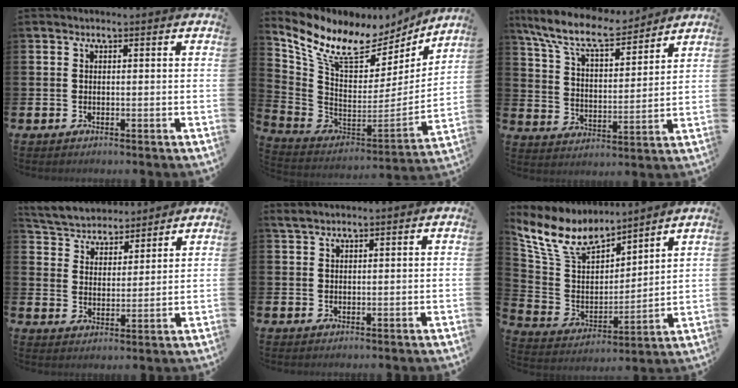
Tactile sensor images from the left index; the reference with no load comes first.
{"total": 11.0, "force": [8.8, 4.7, 4.6], "torque": [-0.125, -0.062, 0.153]}
{"total": 9.9, "force": [8.9, 2.3, 3.8], "torque": [-0.111, -0.047, 0.159]}
{"total": 4.7, "force": [4.4, 1.6, -0.3], "torque": [-0.022, -0.032, 0.075]}
{"total": 1.3, "force": [1.3, 0.3, 0.4], "torque": [-0.013, 0.003, 0.025]}
{"total": 10.3, "force": [8.6, 4.5, 3.5], "torque": [-0.118, -0.045, 0.160]}